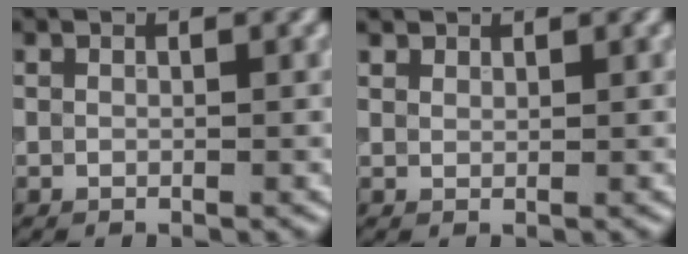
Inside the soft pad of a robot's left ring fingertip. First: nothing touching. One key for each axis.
{"total": 1.5, "fx": 1.2, "fy": 0.8, "fz": 0.3, "tx": -0.014, "ty": -0.005, "tz": 0.031}